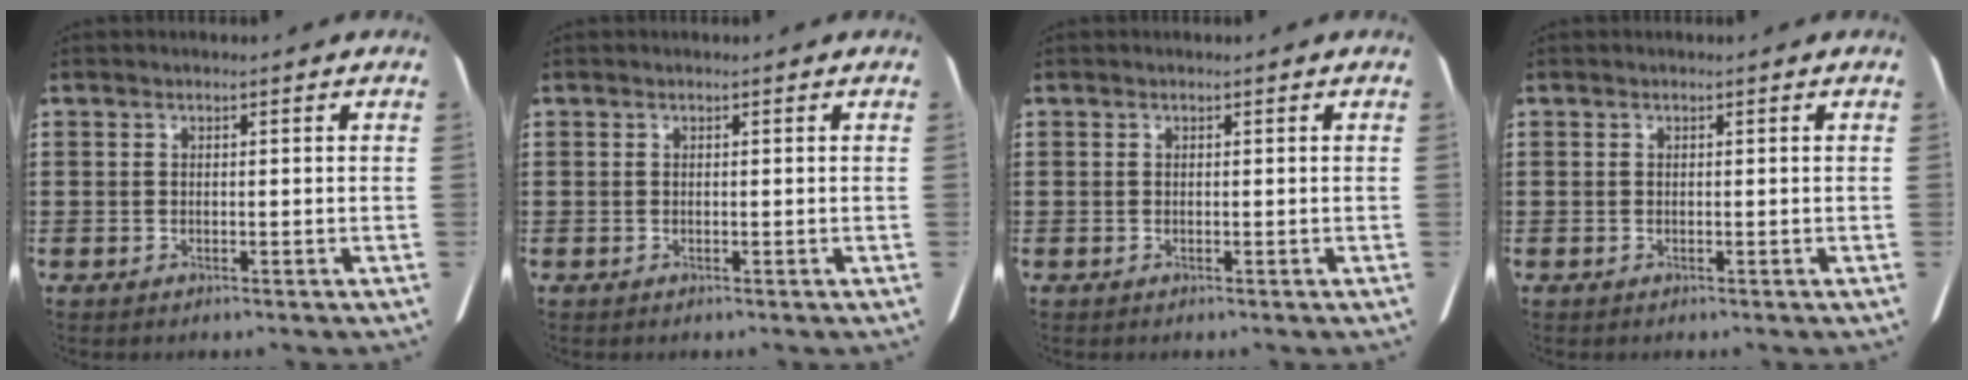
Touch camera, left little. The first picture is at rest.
{"total": 0.0}
{"total": 0.0}
{"total": 0.0}